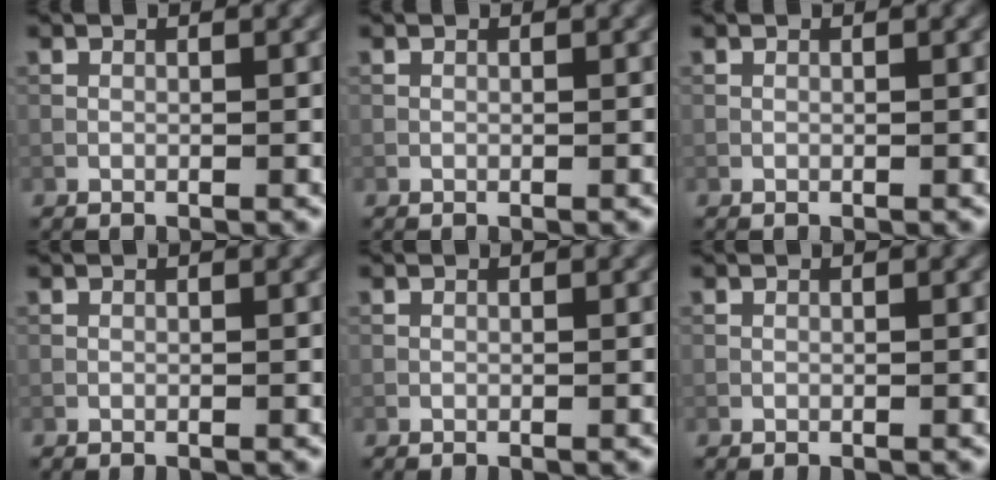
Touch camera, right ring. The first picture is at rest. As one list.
[{"total": 0.0}, {"total": 0.0}, {"total": 0.0}, {"total": 0.0}, {"total": 0.0}]